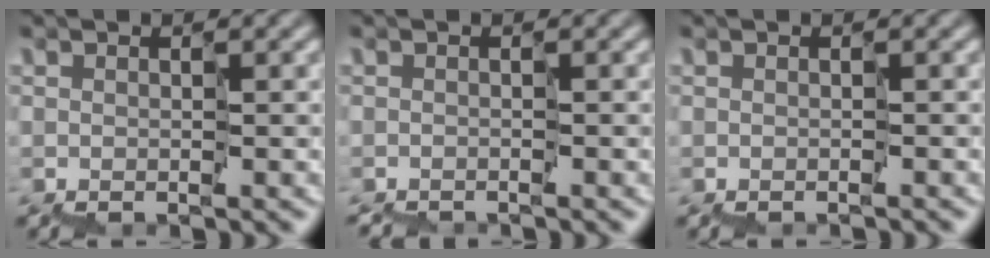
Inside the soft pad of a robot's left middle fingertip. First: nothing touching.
{"total": 1.7, "force": [-1.6, 0.0, -0.5], "torque": [0.013, -0.002, -0.026]}
{"total": 0.7, "force": [-0.7, 0.0, 0.0], "torque": [0.008, 0.001, -0.012]}